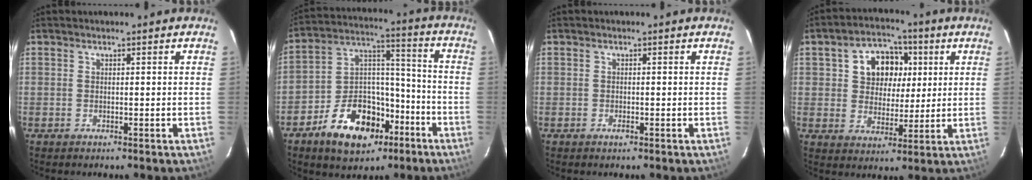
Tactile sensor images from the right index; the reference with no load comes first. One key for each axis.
{"total": 17.0, "fx": -9.3, "fy": 10.5, "fz": 9.7, "tx": -0.188, "ty": 0.045, "tz": -0.140}
{"total": 0.9, "fx": -0.5, "fy": 0.4, "fz": 0.6, "tx": -0.012, "ty": 0.001, "tz": -0.008}
{"total": 10.5, "fx": 3.0, "fy": 8.4, "fz": 5.6, "tx": -0.113, "ty": 0.028, "tz": 0.054}